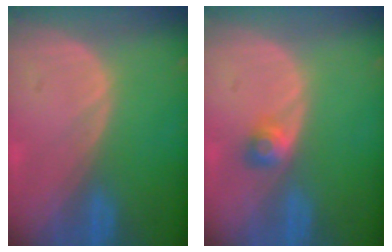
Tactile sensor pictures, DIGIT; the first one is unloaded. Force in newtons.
{"total": 2.5, "press": 2.2, "slide": 1.2}